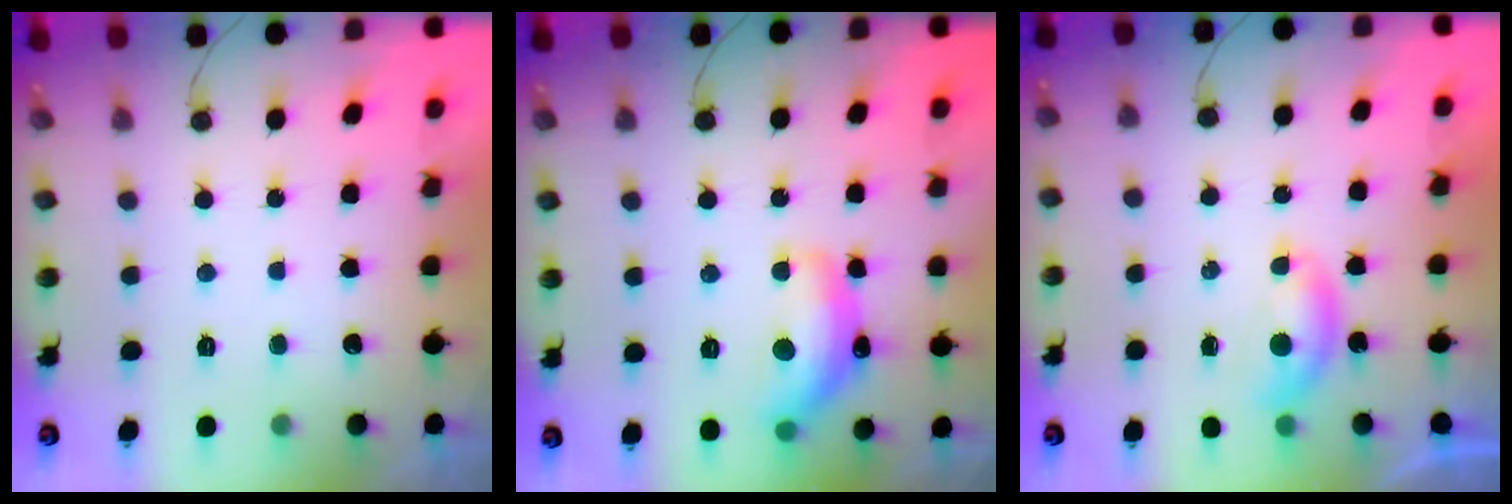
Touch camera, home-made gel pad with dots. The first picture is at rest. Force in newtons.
{"total": 16.3, "press": 16.3, "slide": 1.0}
{"total": 4.8, "press": 4.8, "slide": 0.4}